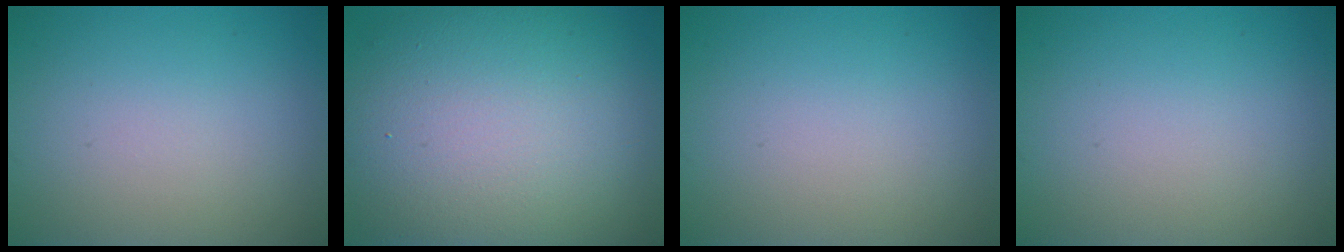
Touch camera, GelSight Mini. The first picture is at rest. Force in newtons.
{"total": 14.9, "press": 14.9, "slide": 1.1}
{"total": 0.0}
{"total": 0.0}